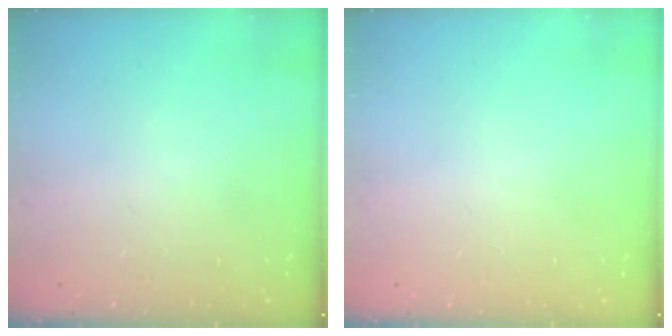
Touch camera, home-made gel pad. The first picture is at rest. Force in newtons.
{"total": 0.0}